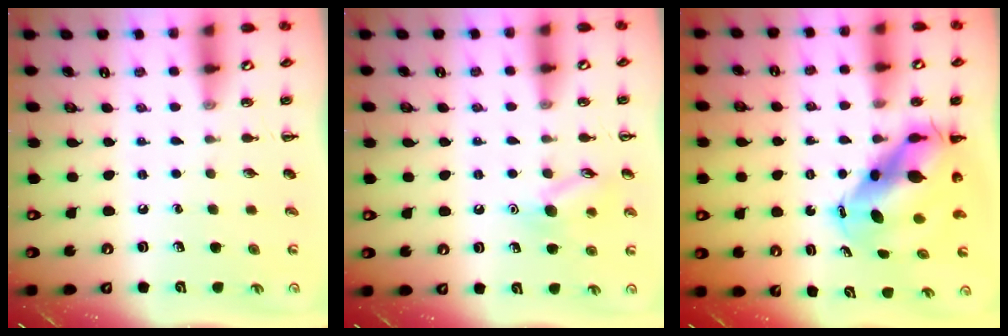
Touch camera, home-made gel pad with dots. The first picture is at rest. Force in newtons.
{"total": 9.5, "press": 9.5, "slide": 0.9}
{"total": 10.0, "press": 9.7, "slide": 2.6}